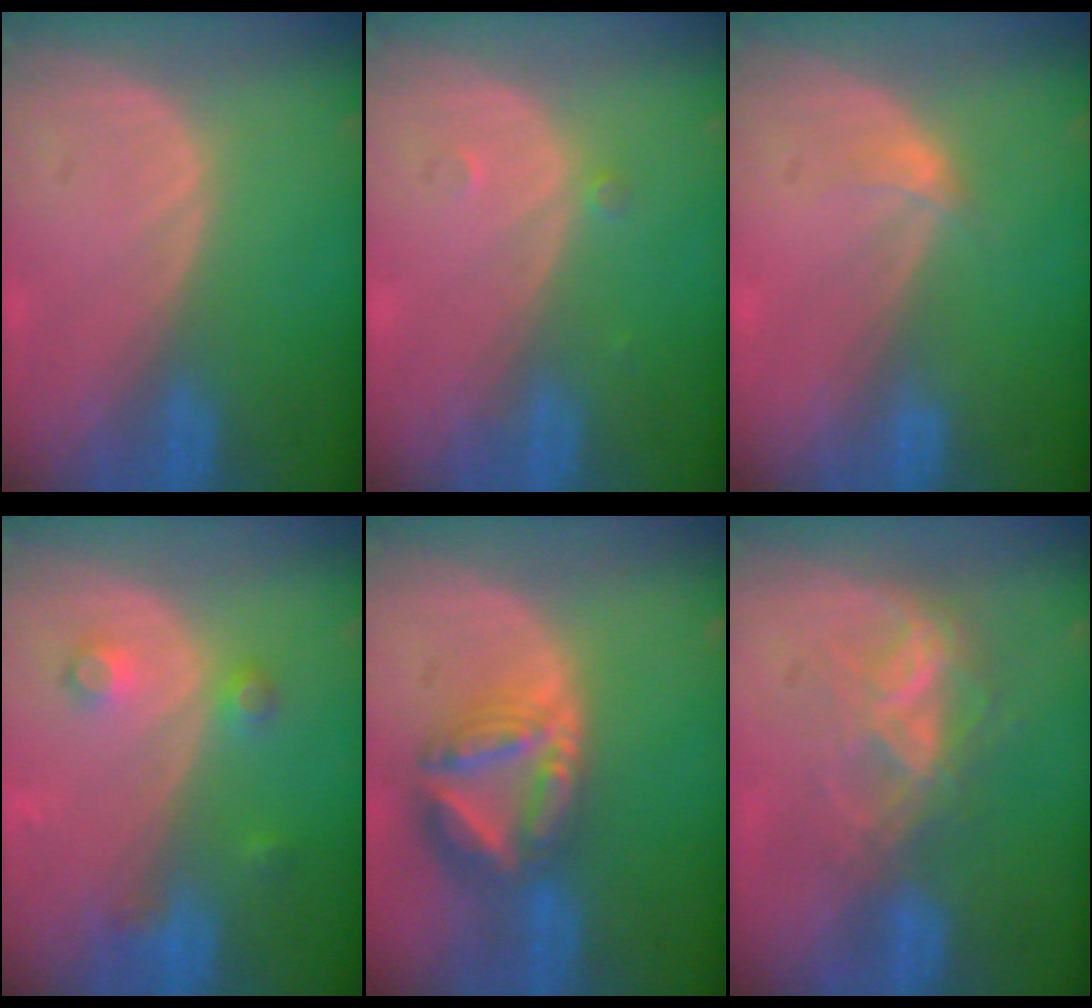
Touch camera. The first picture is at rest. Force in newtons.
{"total": 0.8, "press": 0.8, "slide": 0.1}
{"total": 1.2, "press": 1.2, "slide": 0.1}
{"total": 3.7, "press": 3.4, "slide": 1.5}
{"total": 8.4, "press": 7.3, "slide": 4.1}
{"total": 7.3, "press": 6.2, "slide": 3.9}